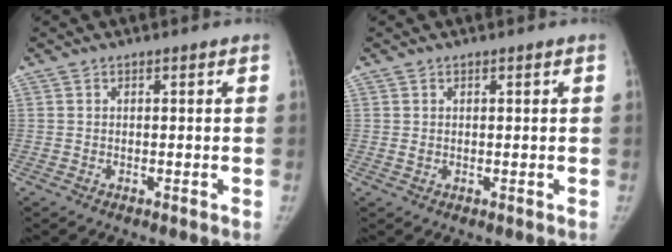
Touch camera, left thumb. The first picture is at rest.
{"total": 1.0, "force": [0.3, 0.5, 0.7], "torque": [-0.011, 0.001, 0.010]}